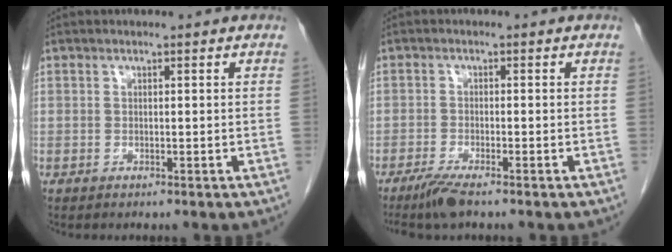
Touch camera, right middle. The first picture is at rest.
{"total": 3.8, "force": [-3.0, 0.2, 2.4], "torque": [-0.050, -0.009, -0.057]}